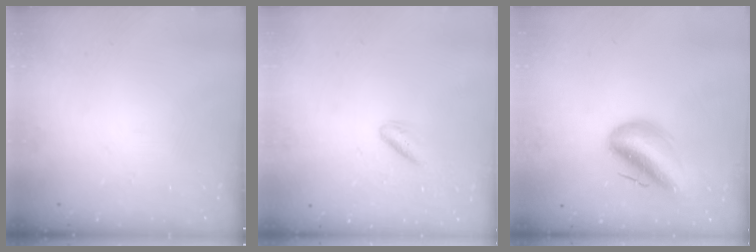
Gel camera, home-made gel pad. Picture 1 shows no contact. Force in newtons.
{"total": 2.8, "press": 2.5, "slide": 1.3}
{"total": 12.8, "press": 12.2, "slide": 3.8}